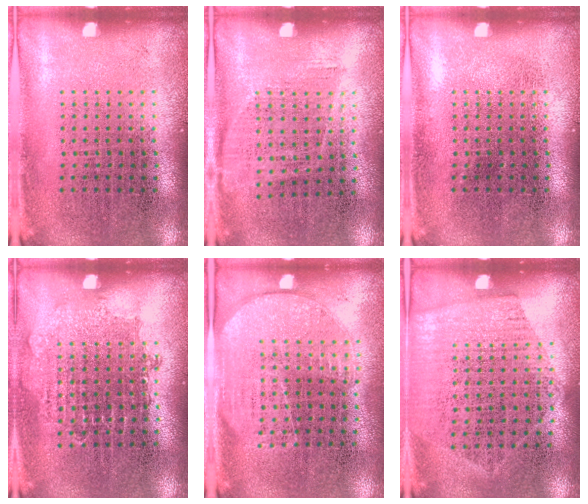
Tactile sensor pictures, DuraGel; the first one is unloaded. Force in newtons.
{"total": 1.1, "press": 0.9, "slide": 0.7}
{"total": 0.0}
{"total": 0.5, "press": 0.5, "slide": 0.1}
{"total": 1.7, "press": 1.5, "slide": 0.8}
{"total": 1.4, "press": 1.1, "slide": 0.7}